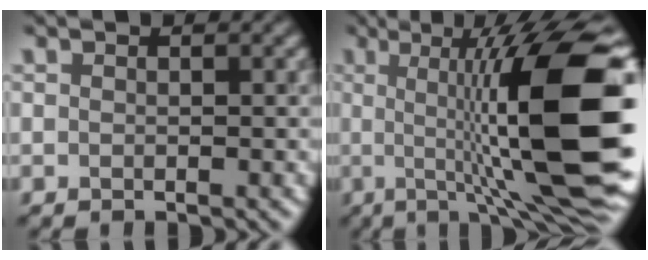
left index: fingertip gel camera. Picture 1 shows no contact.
{"total": 15.3, "force": [0.2, 3.4, 14.9], "torque": [-0.189, 0.009, -0.004]}